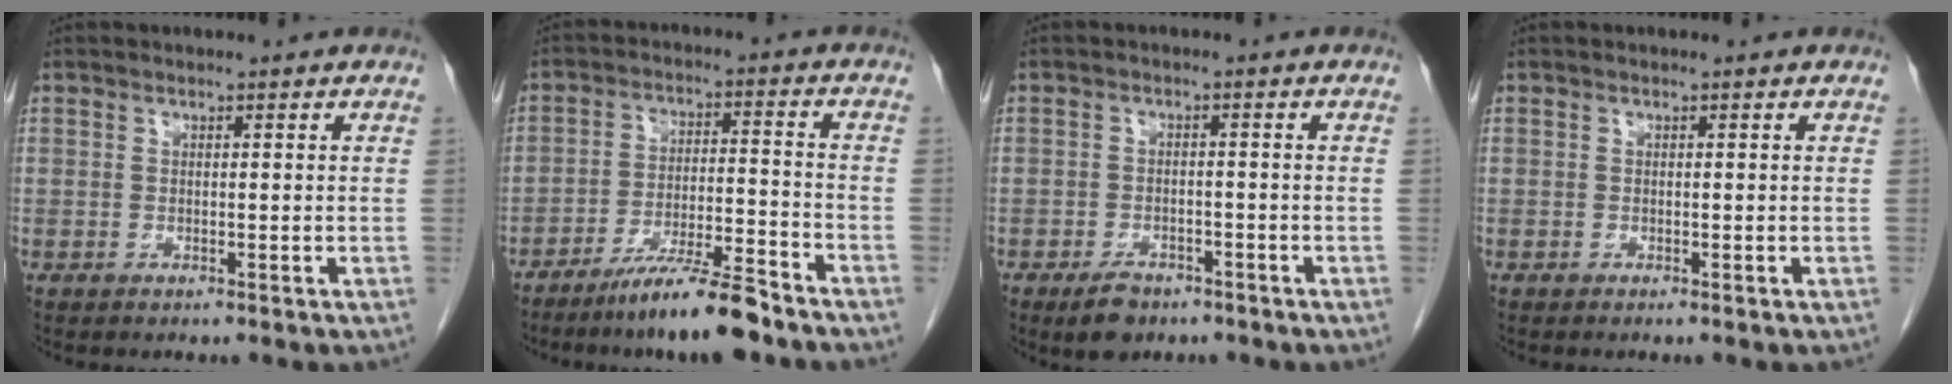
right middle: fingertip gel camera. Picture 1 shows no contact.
{"total": 10.0, "force": [-7.9, 0.3, 6.1], "torque": [-0.101, -0.016, -0.139]}
{"total": 4.3, "force": [-3.0, 2.3, 2.0], "torque": [-0.035, 0.000, -0.043]}
{"total": 0.0}